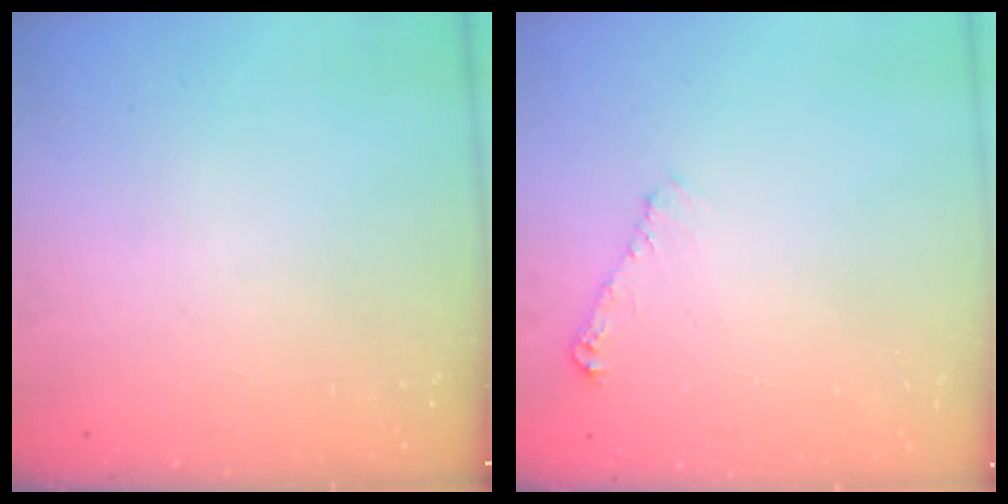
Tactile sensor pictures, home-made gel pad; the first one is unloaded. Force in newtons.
{"total": 5.3, "press": 5.2, "slide": 0.8}